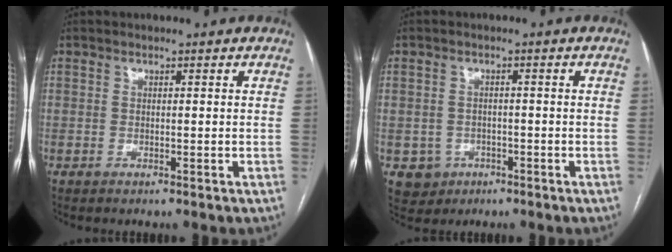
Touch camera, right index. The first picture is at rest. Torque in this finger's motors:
{"motor_torque": [-0.07, 0.06, -0.61, -0.21]}